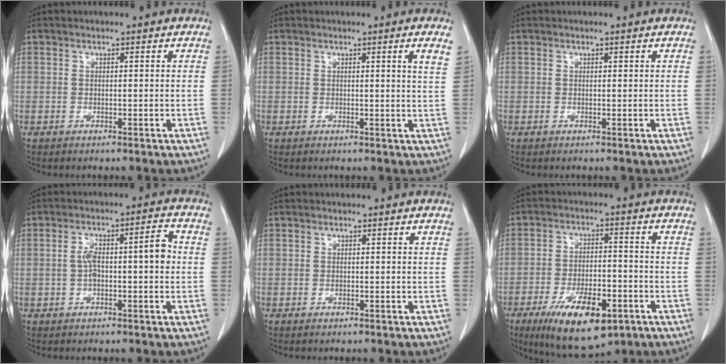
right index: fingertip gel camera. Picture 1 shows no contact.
{"total": 2.2, "force": [1.3, -0.6, 1.7], "torque": [-0.026, -0.010, 0.013]}
{"total": 0.0}
{"total": 6.5, "force": [-0.1, 1.6, 6.3], "torque": [-0.112, 0.029, -0.001]}
{"total": 0.0}
{"total": 13.6, "force": [-7.2, 5.1, 10.4], "torque": [-0.181, -0.014, -0.109]}